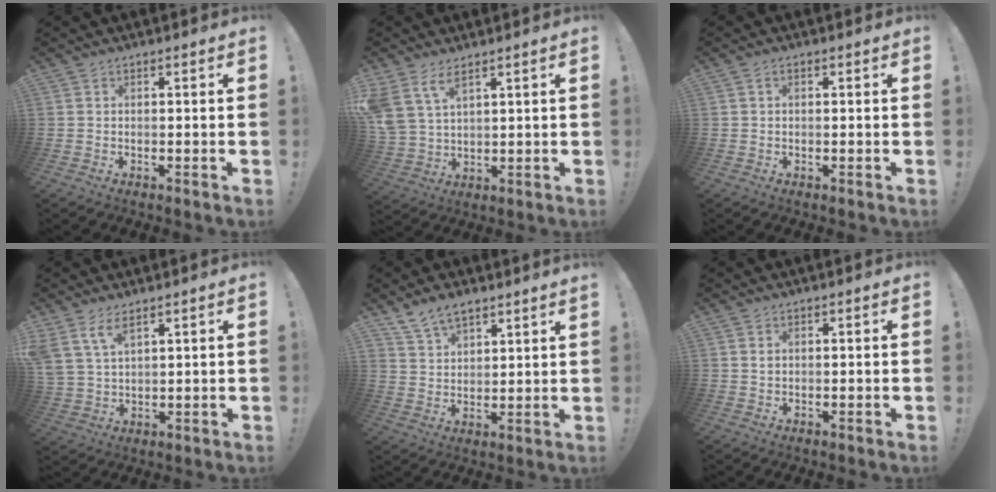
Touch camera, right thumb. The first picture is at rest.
{"total": 7.7, "force": [5.3, 3.5, 4.4], "torque": [-0.094, -0.025, 0.106]}
{"total": 0.9, "force": [0.1, 0.5, 0.8], "torque": [-0.019, 0.004, 0.003]}
{"total": 6.9, "force": [4.7, 3.1, 4.0], "torque": [-0.094, -0.014, 0.092]}
{"total": 7.2, "force": [6.2, 2.8, 2.5], "torque": [-0.050, -0.036, 0.119]}
{"total": 0.8, "force": [0.3, 0.6, 0.4], "torque": [0.000, -0.002, 0.006]}